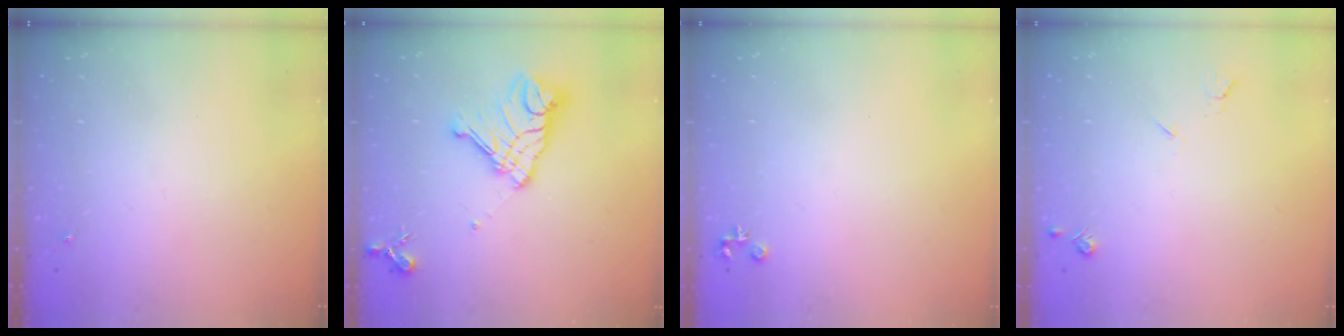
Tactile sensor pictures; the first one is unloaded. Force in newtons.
{"total": 15.8, "press": 15.7, "slide": 1.7}
{"total": 3.7, "press": 3.6, "slide": 0.4}
{"total": 4.6, "press": 4.5, "slide": 0.7}